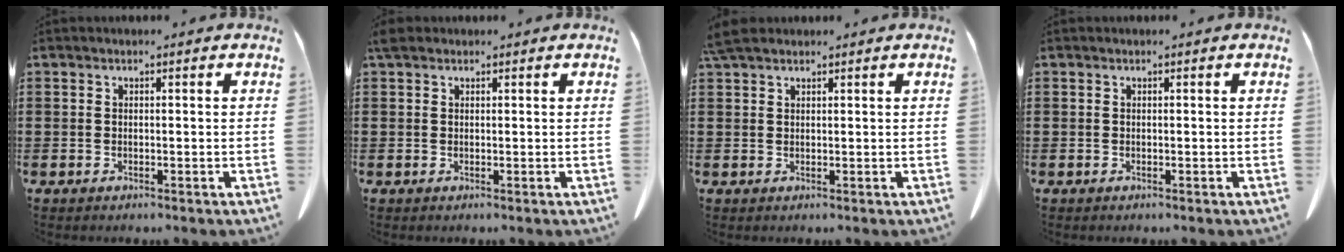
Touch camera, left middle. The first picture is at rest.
{"total": 1.3, "force": [1.0, 0.7, 0.5], "torque": [-0.013, 0.003, 0.020]}
{"total": 3.1, "force": [2.5, 0.9, 1.6], "torque": [-0.039, 0.003, 0.049]}
{"total": 0.0}